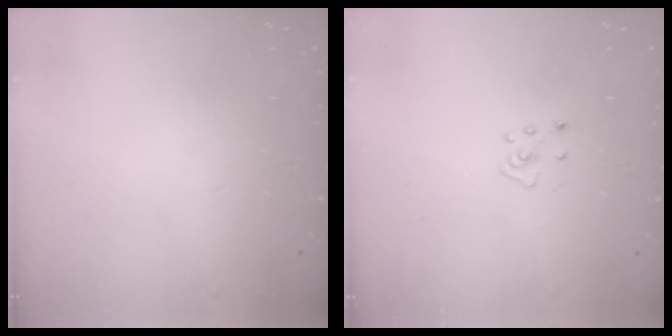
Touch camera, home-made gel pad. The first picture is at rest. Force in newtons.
{"total": 4.1, "press": 4.0, "slide": 0.5}